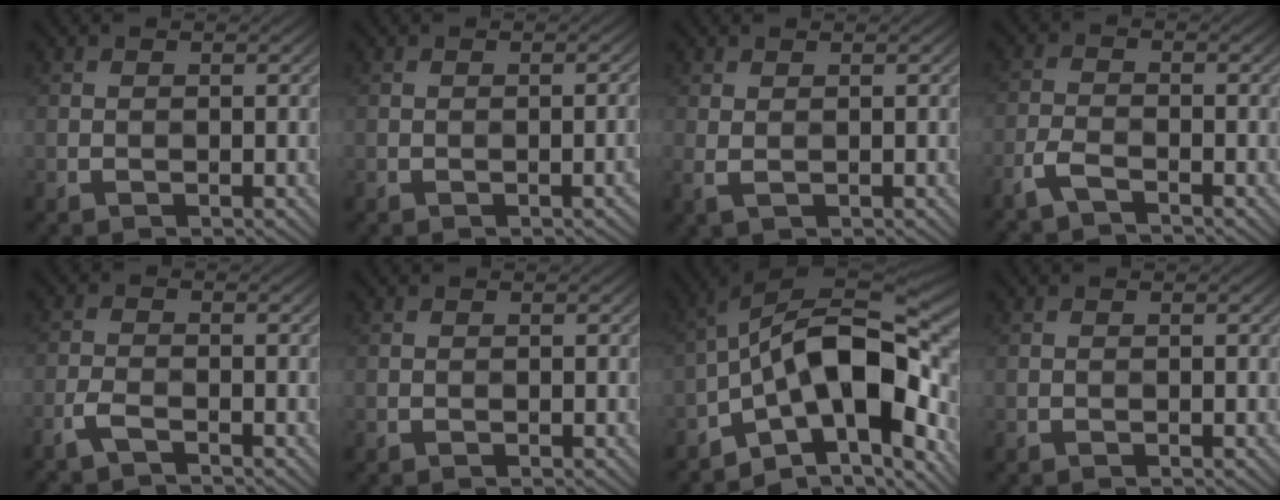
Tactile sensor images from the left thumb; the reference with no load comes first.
{"total": 1.7, "force": [-1.0, 0.3, 1.4], "torque": [-0.009, 0.009, -0.013]}
{"total": 1.6, "force": [0.9, 0.5, 1.2], "torque": [-0.027, -0.007, 0.018]}
{"total": 3.5, "force": [-2.5, 1.0, 2.2], "torque": [-0.049, -0.006, -0.056]}
{"total": 2.8, "force": [-1.9, 0.8, 1.9], "torque": [-0.041, -0.004, -0.041]}
{"total": 0.0}
{"total": 16.0, "force": [-1.7, 7.0, 14.3], "torque": [-0.227, 0.026, -0.048]}
{"total": 0.0}